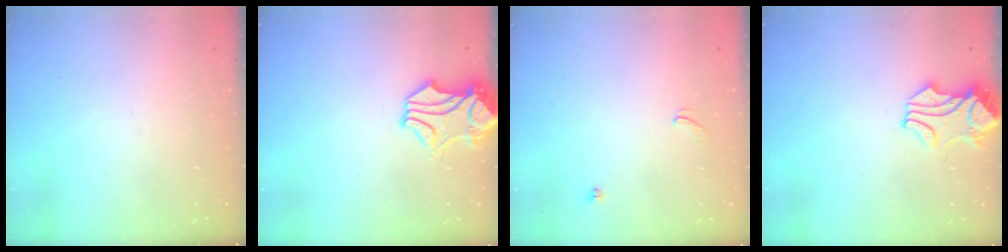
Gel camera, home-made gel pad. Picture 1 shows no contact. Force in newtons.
{"total": 1.7, "press": 1.1, "slide": 1.2}
{"total": 0.5, "press": 0.4, "slide": 0.3}
{"total": 1.7, "press": 1.5, "slide": 0.8}